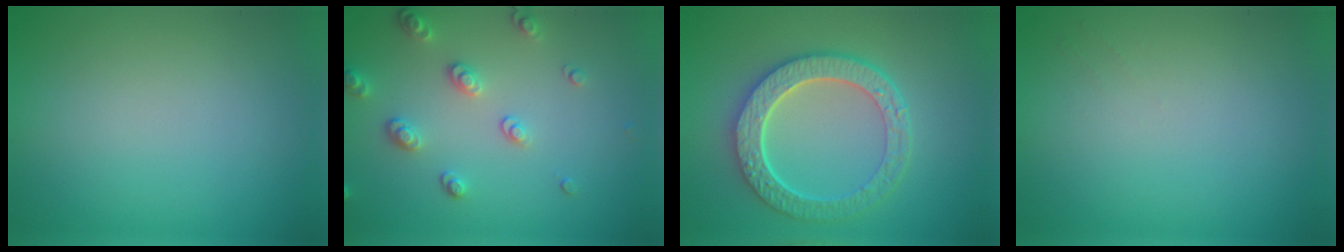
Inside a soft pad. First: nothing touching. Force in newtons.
{"total": 2.6, "press": 2.6, "slide": 0.6}
{"total": 6.2, "press": 5.0, "slide": 3.6}
{"total": 0.6, "press": 0.5, "slide": 0.3}